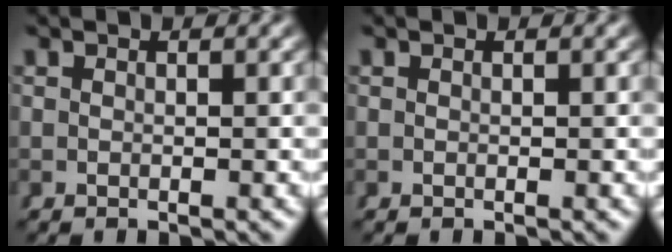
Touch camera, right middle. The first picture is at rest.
{"total": 0.0}